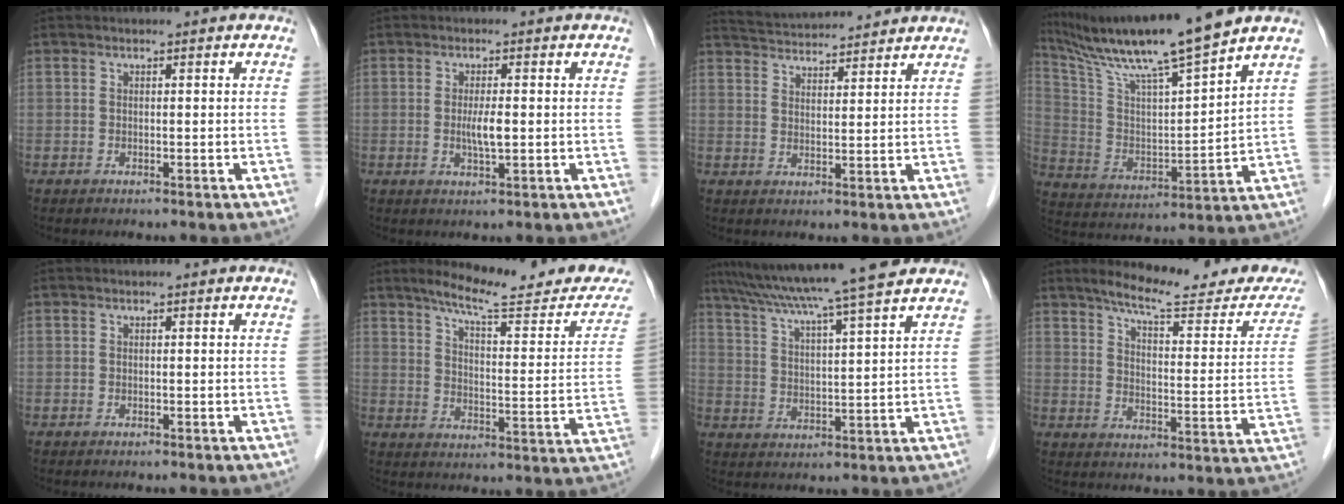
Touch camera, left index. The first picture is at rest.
{"total": 2.8, "force": [-0.1, 0.3, 2.8], "torque": [-0.057, -0.005, 0.000]}
{"total": 10.6, "force": [10.3, 0.9, 2.5], "torque": [-0.052, 0.027, 0.154]}
{"total": 16.9, "force": [14.2, -1.0, 9.1], "torque": [-0.168, 0.007, 0.253]}
{"total": 0.0}
{"total": 18.7, "force": [16.2, 2.5, 9.0], "torque": [-0.117, -0.035, 0.205]}
{"total": 15.6, "force": [13.1, -0.8, 8.4], "torque": [-0.148, 0.022, 0.195]}
{"total": 18.6, "force": [16.6, 2.6, 8.1], "torque": [-0.103, -0.045, 0.204]}